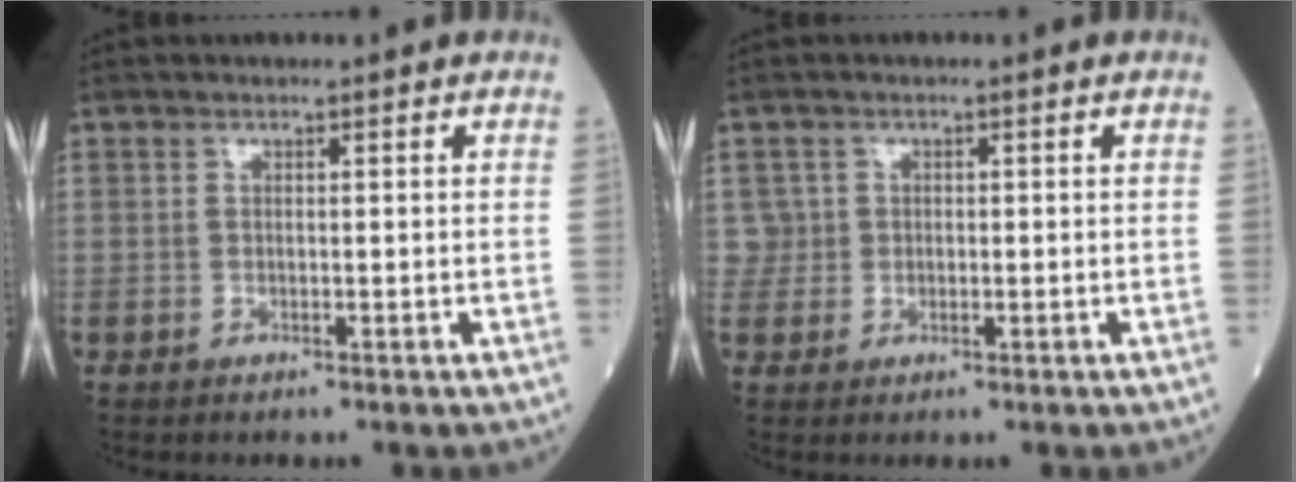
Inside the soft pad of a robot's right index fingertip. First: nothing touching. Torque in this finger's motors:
{"motor_torque": [-0.10, -0.03, -0.06, -0.02]}